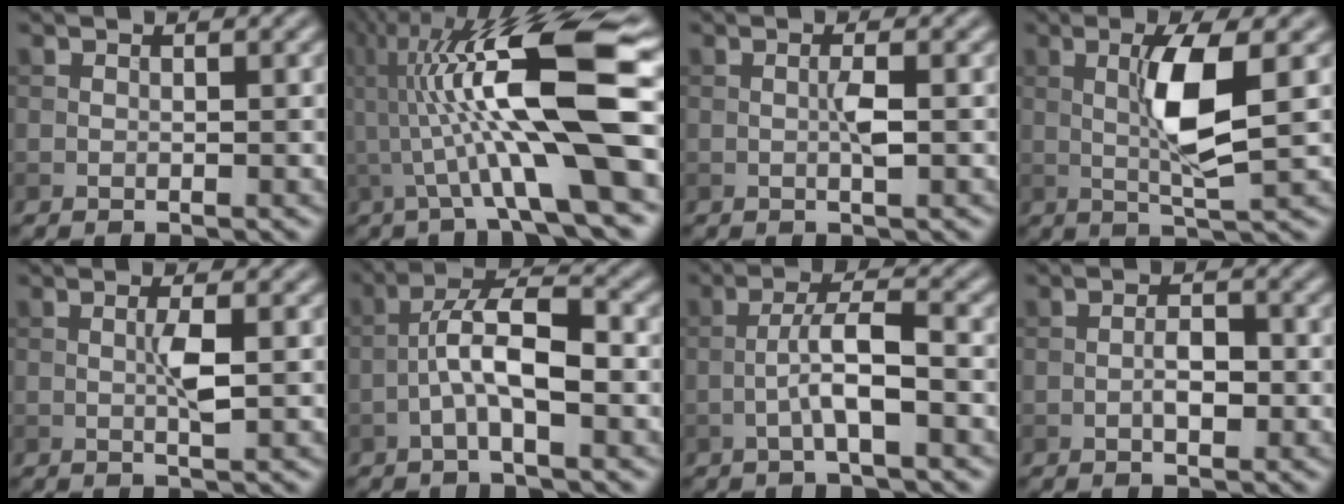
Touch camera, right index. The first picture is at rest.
{"total": 13.5, "force": [0.8, 2.8, 13.2], "torque": [-0.220, 0.021, 0.016]}
{"total": 1.5, "force": [-0.1, 0.1, 1.5], "torque": [-0.029, 0.002, -0.002]}
{"total": 5.5, "force": [0.6, 0.9, 5.4], "torque": [-0.107, 0.003, 0.012]}
{"total": 2.1, "force": [0.1, 0.2, 2.1], "torque": [-0.043, 0.002, 0.002]}
{"total": 5.7, "force": [-1.5, 1.8, 5.2], "torque": [-0.097, 0.018, -0.032]}
{"total": 4.1, "force": [-1.4, 0.8, 3.8], "torque": [-0.070, 0.014, -0.030]}
{"total": 2.2, "force": [-0.5, 1.0, 1.9], "torque": [-0.032, 0.004, -0.013]}